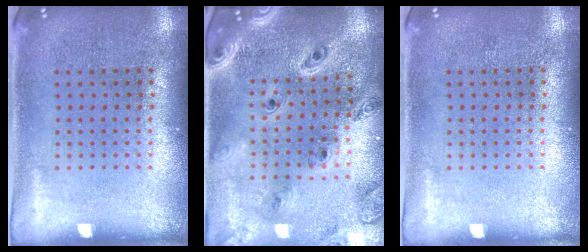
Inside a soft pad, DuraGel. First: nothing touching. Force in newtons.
{"total": 2.2, "press": 2.1, "slide": 0.8}
{"total": 0.0}